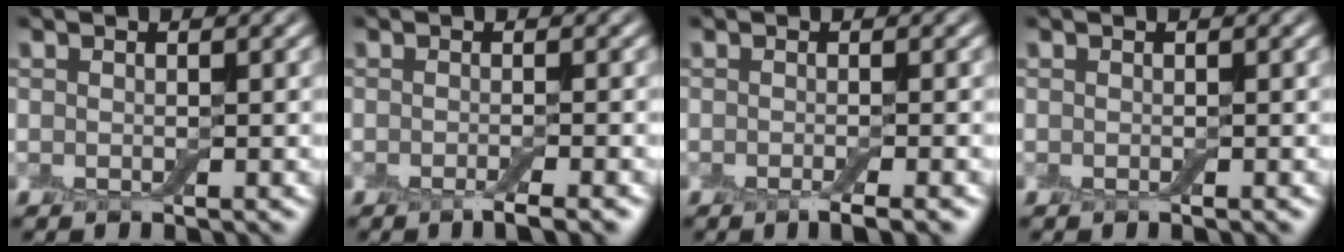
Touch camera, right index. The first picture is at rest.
{"total": 2.5, "force": [-1.4, 0.5, 2.0], "torque": [-0.021, -0.002, -0.027]}
{"total": 2.4, "force": [-1.2, 0.5, 2.0], "torque": [-0.022, -0.002, -0.024]}
{"total": 0.0}